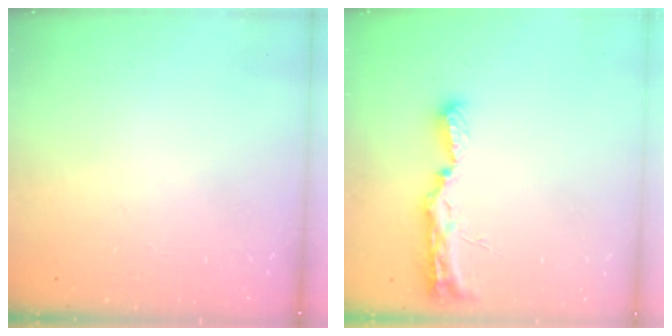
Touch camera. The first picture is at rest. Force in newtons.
{"total": 8.8, "press": 8.7, "slide": 0.9}